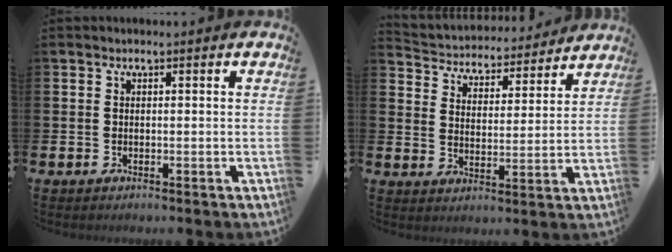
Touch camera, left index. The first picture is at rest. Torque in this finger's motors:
{"motor_torque": [0.91, -1.23, 0.29, 0.02]}